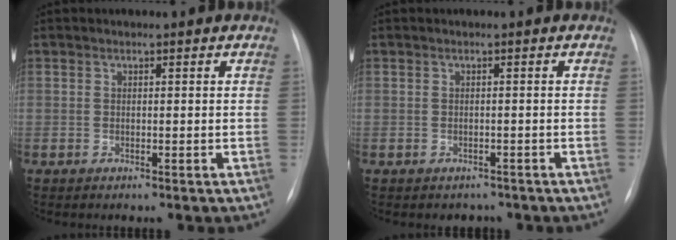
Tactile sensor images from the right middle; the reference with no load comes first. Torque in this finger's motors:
{"motor_torque": [0.06, -0.05, -0.01, 0.00]}